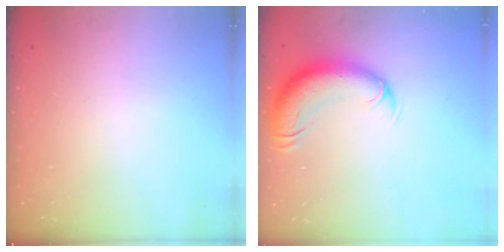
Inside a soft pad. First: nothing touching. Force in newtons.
{"total": 11.3, "press": 10.9, "slide": 3.0}